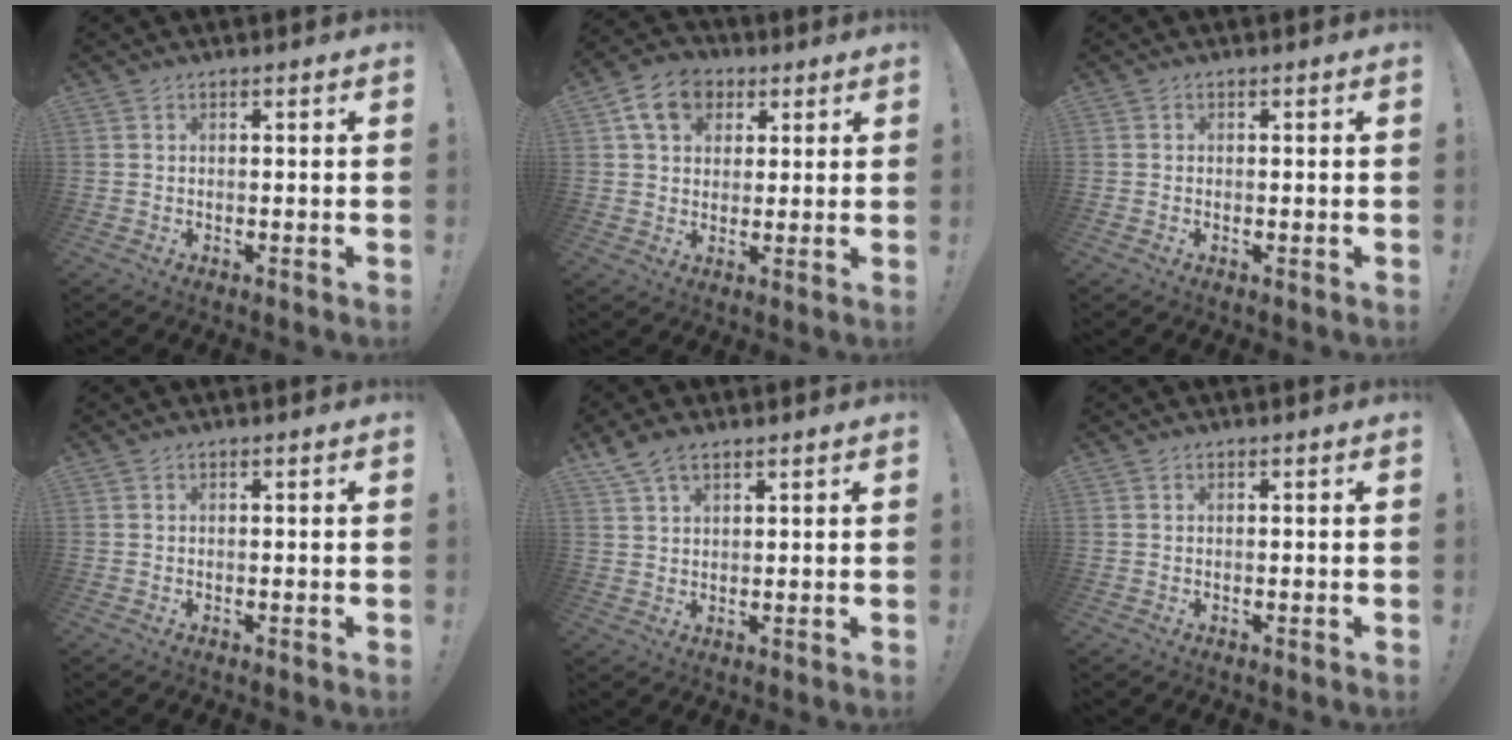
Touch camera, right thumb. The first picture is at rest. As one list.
[{"total": 10.5, "force": [4.6, 8.1, 4.8], "torque": [-0.078, -0.004, 0.092]}, {"total": 0.6, "force": [-0.3, 0.4, -0.2], "torque": [-0.002, 0.004, -0.004]}, {"total": 0.0}, {"total": 5.8, "force": [3.8, 2.7, 3.4], "torque": [-0.070, -0.008, 0.075]}, {"total": 0.0}]